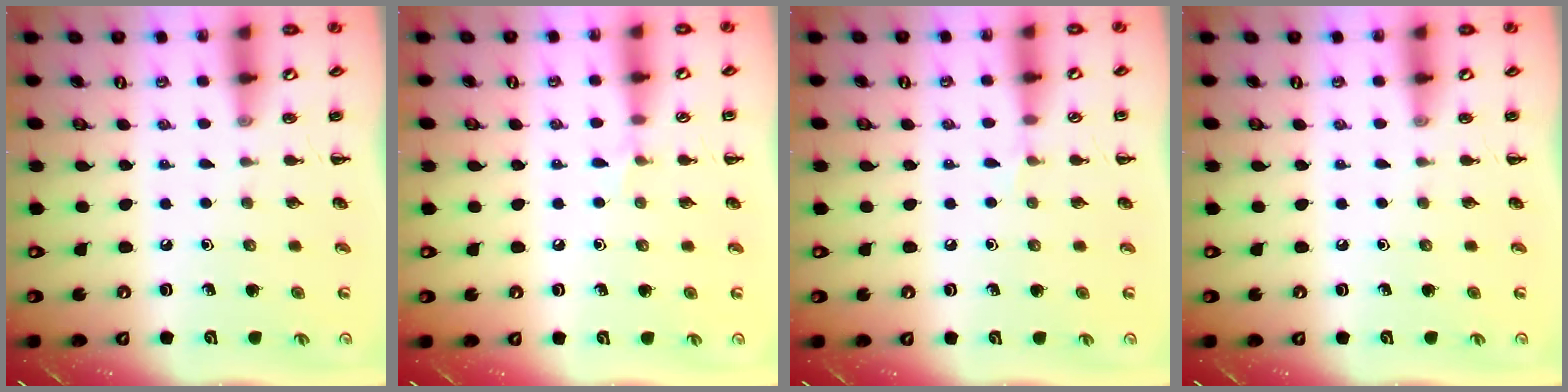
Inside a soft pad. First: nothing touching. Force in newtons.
{"total": 3.8, "press": 3.5, "slide": 1.5}
{"total": 3.3, "press": 3.0, "slide": 1.3}
{"total": 0.0}